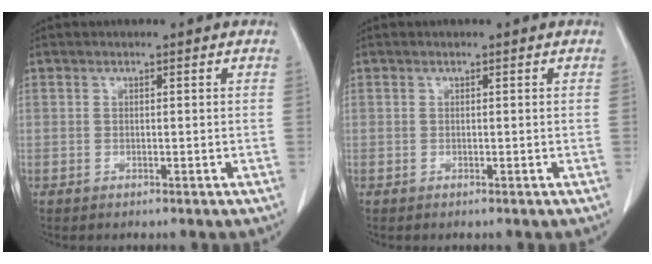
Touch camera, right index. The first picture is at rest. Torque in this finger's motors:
{"motor_torque": [0.00, 0.00, 0.00, 0.00]}